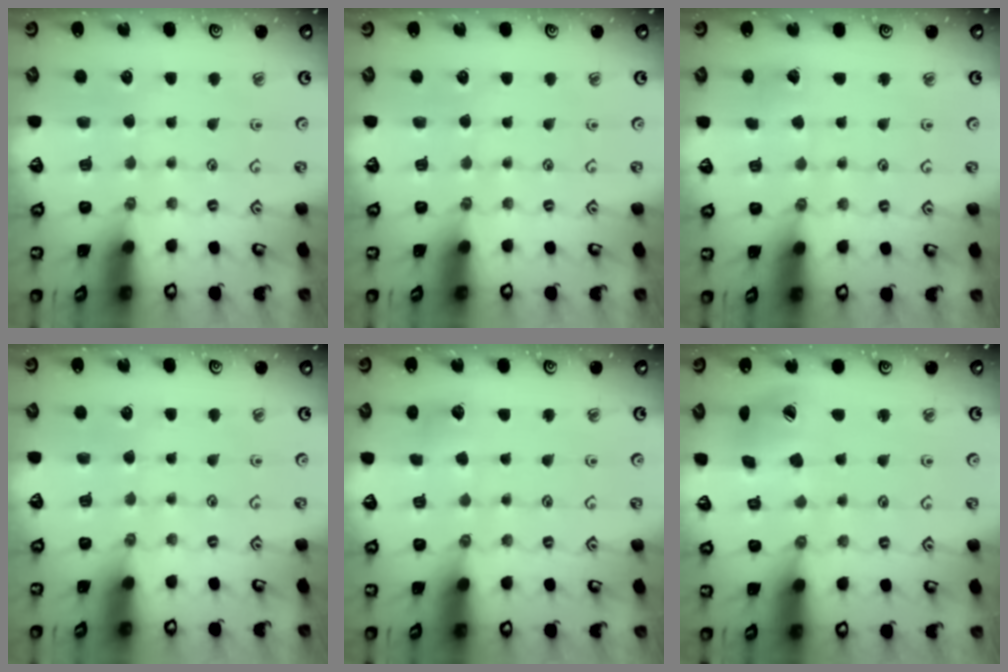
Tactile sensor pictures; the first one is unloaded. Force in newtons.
{"total": 0.0}
{"total": 2.8, "press": 2.7, "slide": 0.3}
{"total": 0.0}
{"total": 4.9, "press": 4.8, "slide": 0.5}
{"total": 10.1, "press": 10.0, "slide": 1.2}